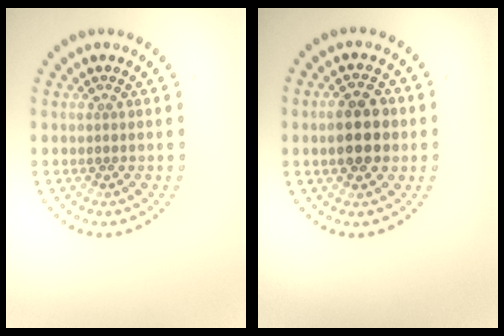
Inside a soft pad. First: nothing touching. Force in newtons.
{"total": 4.0, "press": 4.0, "slide": 0.2}